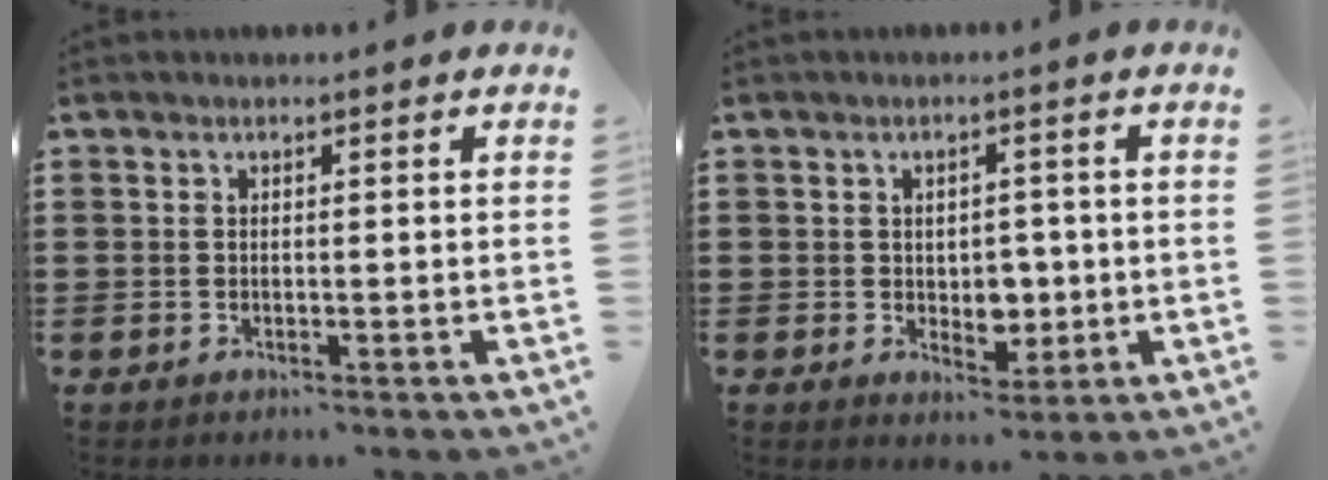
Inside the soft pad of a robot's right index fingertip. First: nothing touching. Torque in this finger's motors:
{"motor_torque": [0.01, 0.13, 0.26, 0.08]}